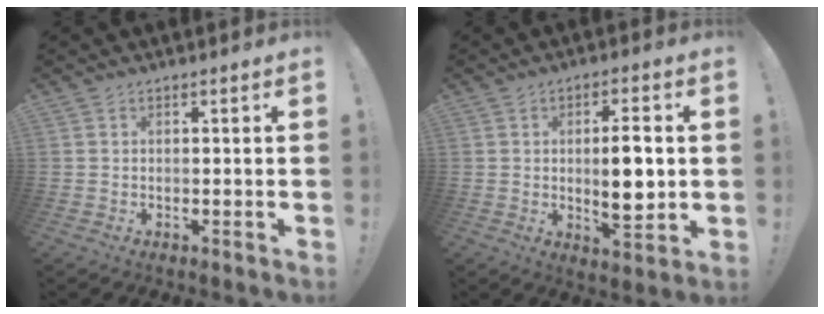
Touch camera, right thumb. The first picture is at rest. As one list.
[{"total": 9.6, "force": [0.4, 3.0, 9.2], "torque": [-0.143, -0.008, 0.000]}]